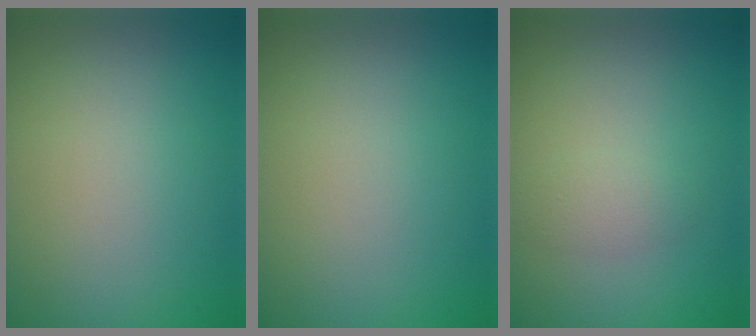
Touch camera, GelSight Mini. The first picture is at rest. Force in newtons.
{"total": 0.0}
{"total": 1.6, "press": 1.6, "slide": 0.0}